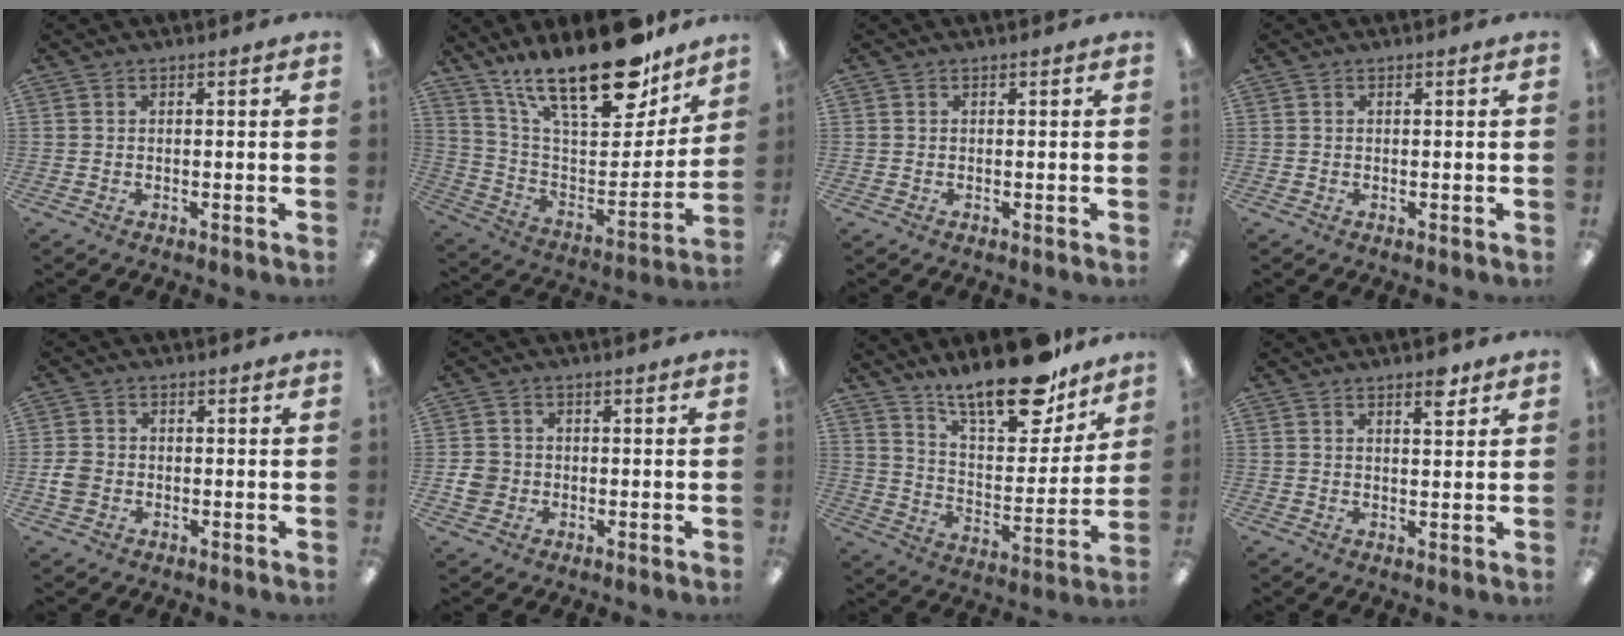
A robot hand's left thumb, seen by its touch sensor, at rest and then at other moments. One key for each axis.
{"total": 24.7, "fx": 18.2, "fy": 8.7, "fz": 14.2, "tx": -0.214, "ty": -0.119, "tz": 0.311}
{"total": 0.0}
{"total": 0.0}
{"total": 3.6, "fx": -0.7, "fy": 3.0, "fz": 1.8, "tx": -0.035, "ty": 0.006, "tz": -0.014}
{"total": 4.3, "fx": -0.7, "fy": 3.9, "fz": 1.6, "tx": -0.026, "ty": 0.004, "tz": -0.013}
{"total": 21.2, "fx": 16.4, "fy": 7.2, "fz": 11.3, "tx": -0.173, "ty": -0.111, "tz": 0.277}
{"total": 4.4, "fx": 3.2, "fy": 1.5, "fz": 2.7, "tx": -0.027, "ty": -0.014, "tz": 0.049}